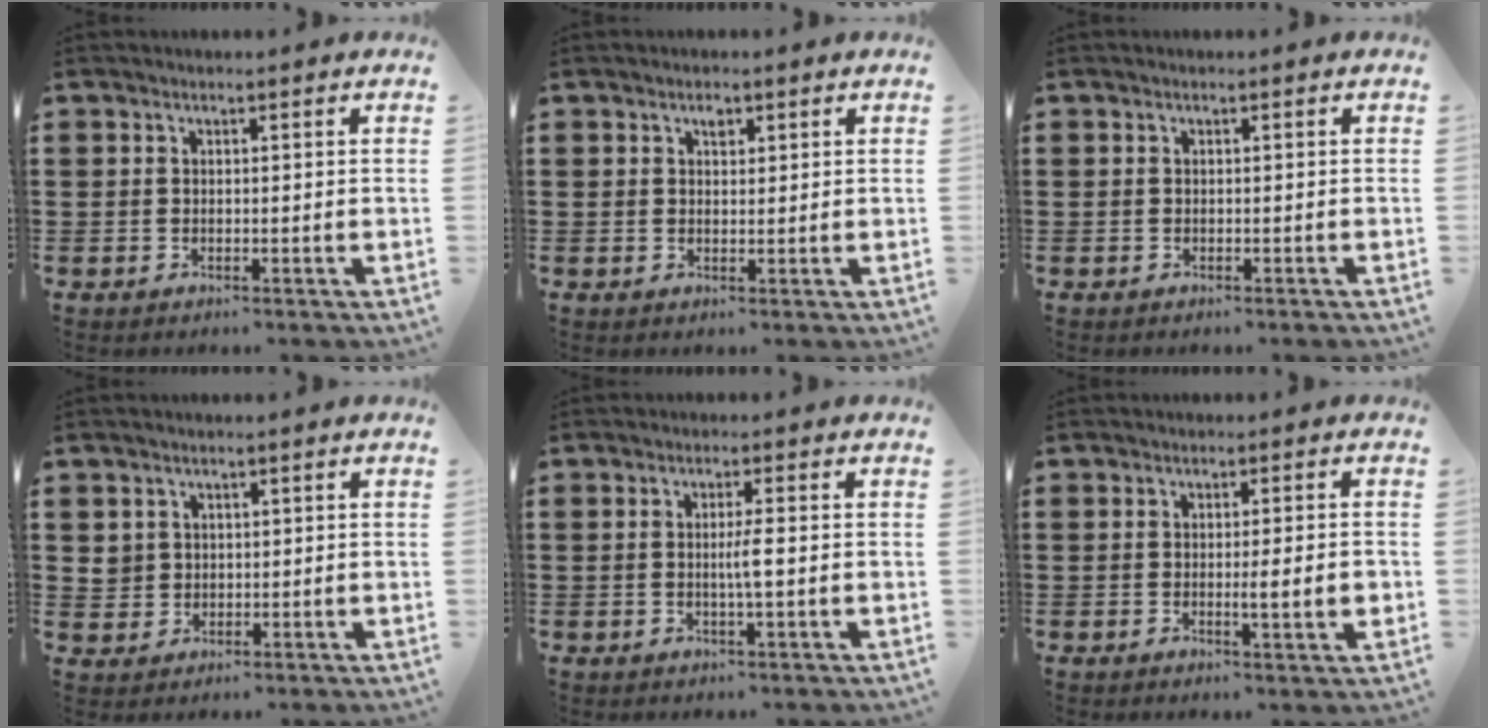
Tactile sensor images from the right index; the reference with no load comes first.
{"total": 1.4, "force": [0.8, 0.8, 0.9], "torque": [-0.011, 0.001, 0.012]}
{"total": 0.0}
{"total": 2.4, "force": [0.8, 2.3, 0.3], "torque": [-0.017, 0.011, 0.015]}
{"total": 2.6, "force": [-0.3, -0.1, 2.6], "torque": [-0.047, -0.005, -0.008]}
{"total": 3.8, "force": [-0.6, 0.1, 3.7], "torque": [-0.062, -0.007, -0.011]}